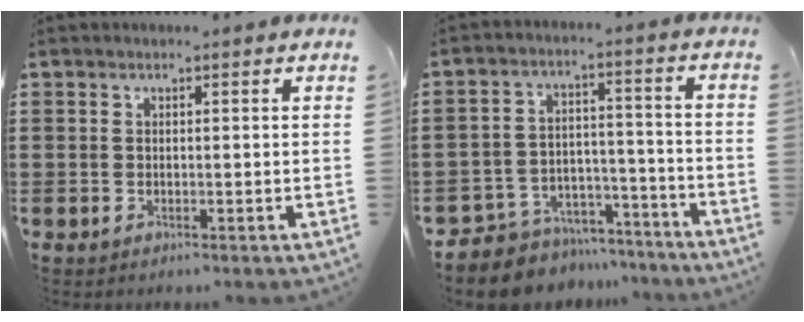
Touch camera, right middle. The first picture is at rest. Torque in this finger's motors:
{"motor_torque": [1.23, -0.90, 0.10, 0.04]}